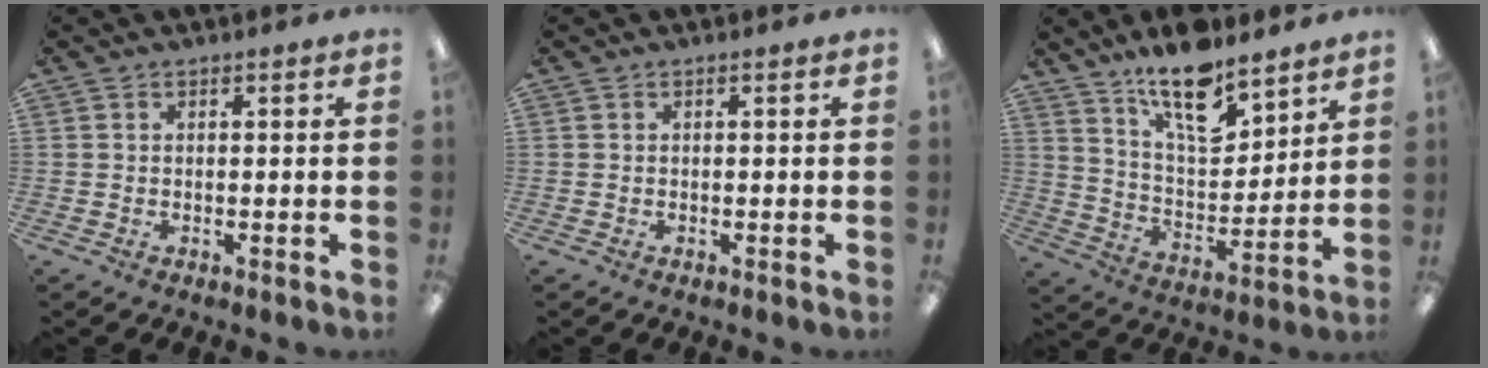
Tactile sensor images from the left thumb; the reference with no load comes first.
{"total": 0.0}
{"total": 15.9, "force": [11.9, 6.0, 8.7], "torque": [-0.144, -0.071, 0.205]}